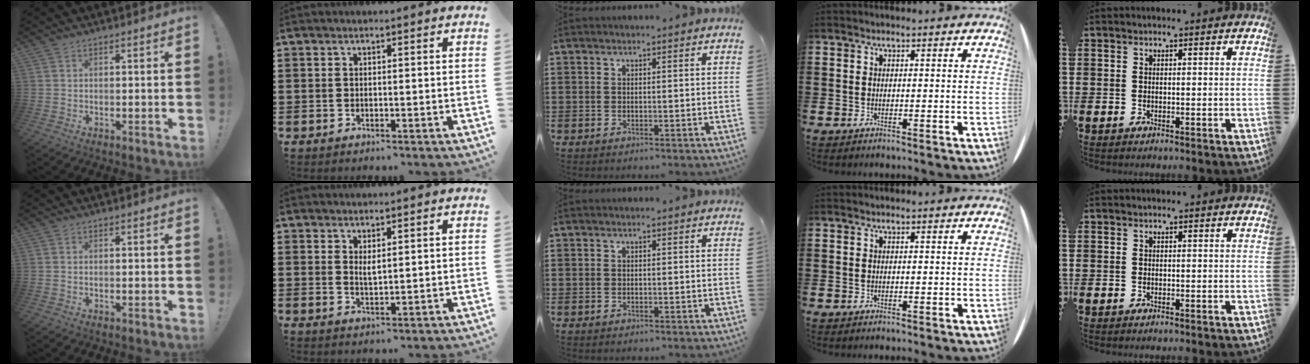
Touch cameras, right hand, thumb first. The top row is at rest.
{"index": {"total": 1.9, "force": [1.2, 0.5, 1.3], "torque": [-0.028, 0.001, 0.022]}}